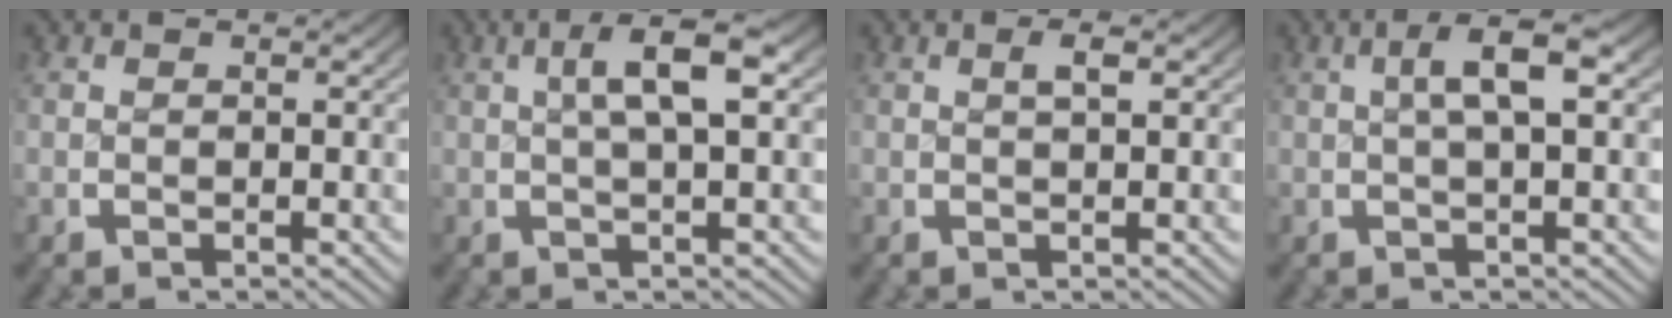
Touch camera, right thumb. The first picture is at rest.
{"total": 5.6, "force": [2.3, 1.8, 4.7], "torque": [-0.067, 0.018, 0.027]}
{"total": 1.1, "force": [0.7, 0.2, 0.9], "torque": [-0.010, 0.001, 0.013]}
{"total": 4.7, "force": [1.8, 1.5, 4.1], "torque": [-0.056, 0.018, 0.020]}